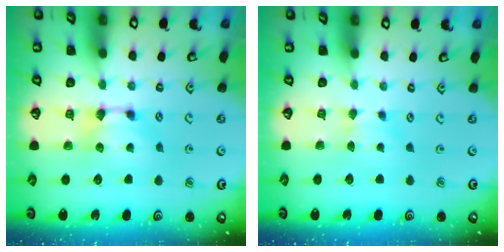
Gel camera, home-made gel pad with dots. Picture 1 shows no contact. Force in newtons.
{"total": 2.3, "press": 2.2, "slide": 0.6}